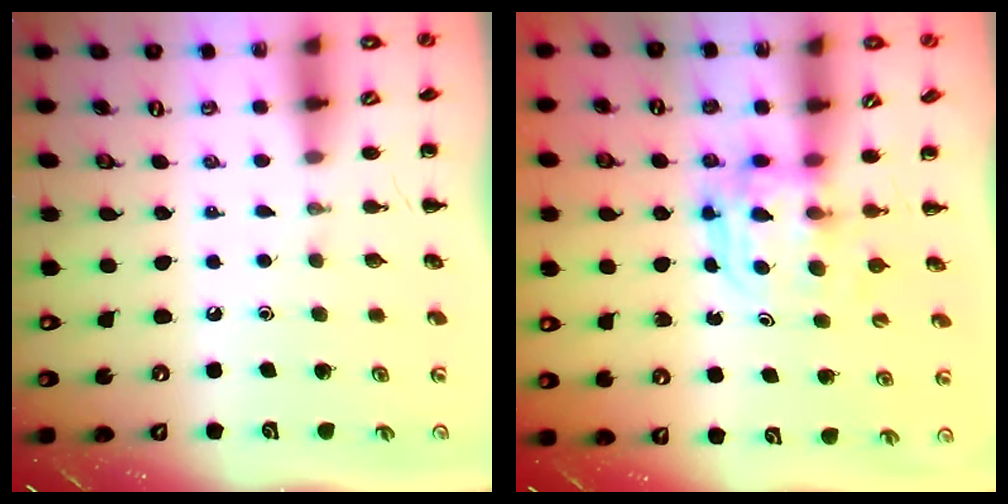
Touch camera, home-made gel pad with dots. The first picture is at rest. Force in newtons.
{"total": 3.7, "press": 3.7, "slide": 0.2}